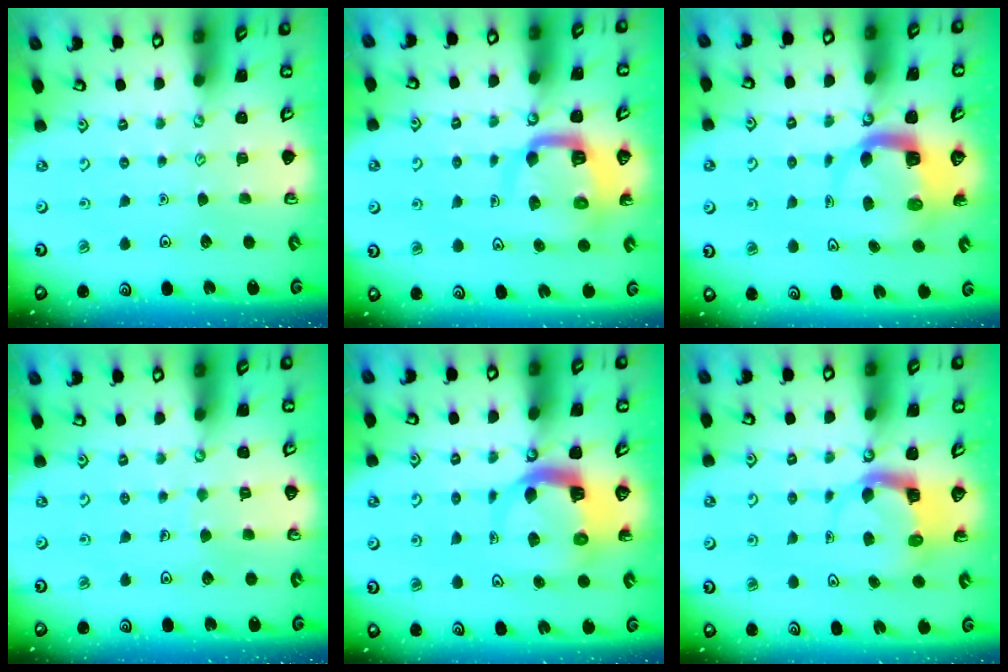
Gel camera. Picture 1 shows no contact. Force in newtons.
{"total": 9.1, "press": 9.0, "slide": 1.1}
{"total": 5.8, "press": 5.8, "slide": 0.9}
{"total": 4.0, "press": 4.0, "slide": 0.4}
{"total": 6.6, "press": 6.5, "slide": 0.8}
{"total": 3.9, "press": 3.9, "slide": 0.3}